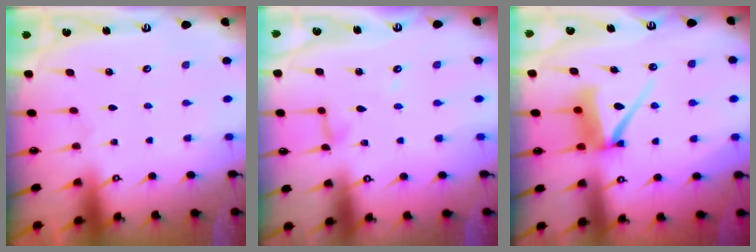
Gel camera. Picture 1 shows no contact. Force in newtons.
{"total": 5.0, "press": 5.0, "slide": 0.3}
{"total": 9.3, "press": 9.3, "slide": 1.0}